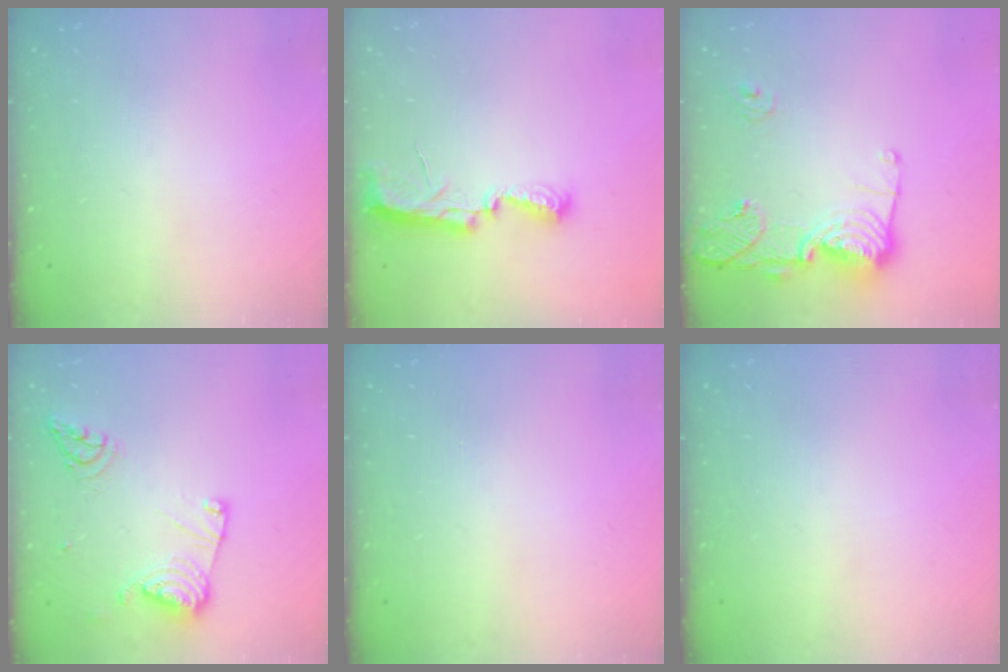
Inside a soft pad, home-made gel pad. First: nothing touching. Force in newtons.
{"total": 7.4, "press": 7.3, "slide": 0.6}
{"total": 15.9, "press": 15.9, "slide": 1.5}
{"total": 12.6, "press": 12.5, "slide": 1.5}
{"total": 0.0}
{"total": 0.0}